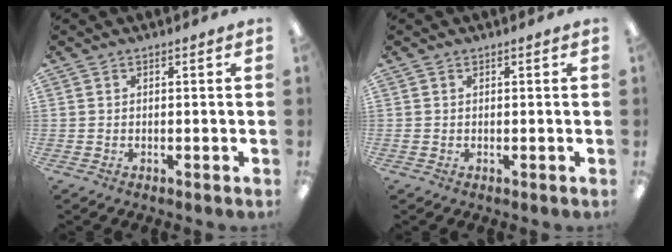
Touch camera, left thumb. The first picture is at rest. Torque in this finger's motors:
{"motor_torque": [-0.06, 0.11, 0.11, -0.18, -0.02]}